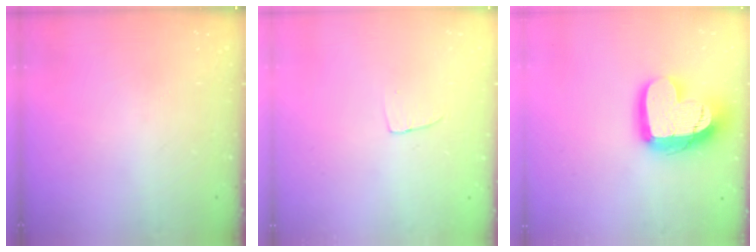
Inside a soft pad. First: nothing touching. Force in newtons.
{"total": 2.9, "press": 2.9, "slide": 0.1}
{"total": 19.3, "press": 19.2, "slide": 1.7}